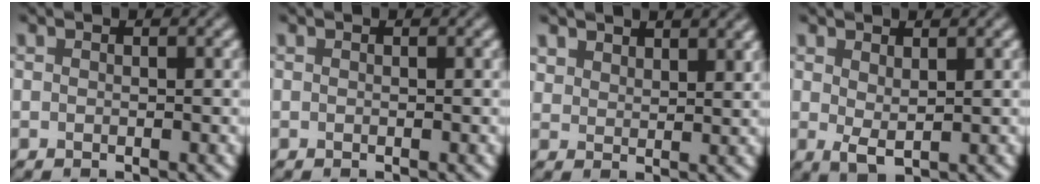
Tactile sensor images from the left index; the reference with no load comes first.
{"total": 0.0}
{"total": 3.5, "force": [3.0, 1.5, 1.1], "torque": [-0.033, 0.003, 0.054]}
{"total": 1.7, "force": [0.8, 0.6, 1.4], "torque": [-0.031, -0.008, 0.019]}